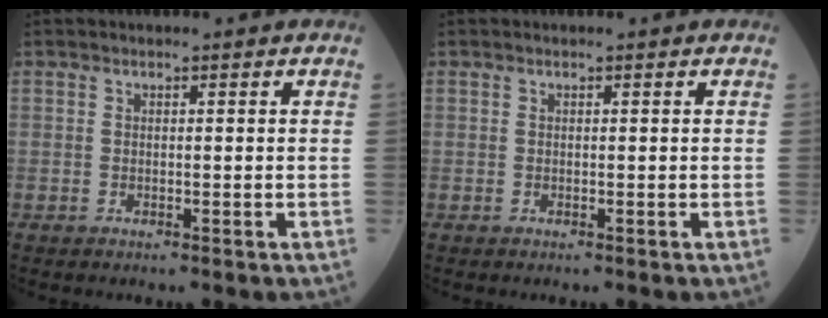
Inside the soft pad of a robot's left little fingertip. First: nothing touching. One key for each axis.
{"total": 0.0}